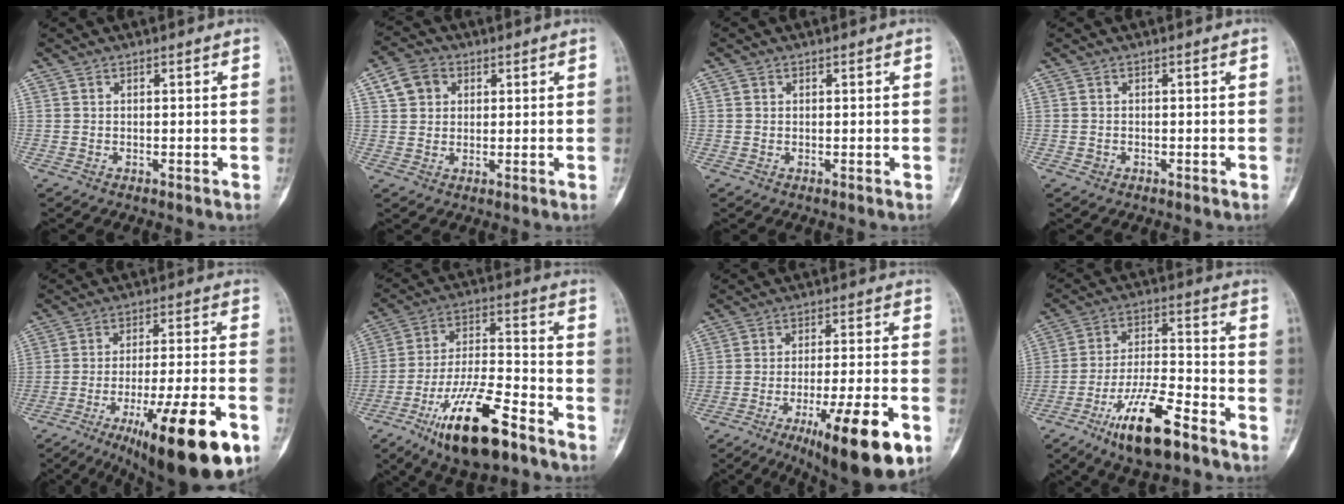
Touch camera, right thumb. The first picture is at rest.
{"total": 5.9, "force": [2.2, 4.7, 2.7], "torque": [-0.027, 0.001, 0.038]}
{"total": 0.8, "force": [0.4, 0.7, 0.2], "torque": [0.004, 0.000, 0.005]}
{"total": 0.7, "force": [-0.3, 0.6, 0.2], "torque": [-0.003, 0.006, -0.003]}
{"total": 22.8, "force": [-11.7, 4.8, 18.9], "torque": [-0.261, 0.038, -0.174]}
{"total": 18.6, "force": [-11.2, 5.7, 13.6], "torque": [-0.249, 0.063, -0.196]}
{"total": 18.4, "force": [-8.9, 3.8, 15.6], "torque": [-0.221, 0.026, -0.130]}
{"total": 14.9, "force": [-9.2, 4.2, 10.9], "torque": [-0.198, 0.055, -0.162]}